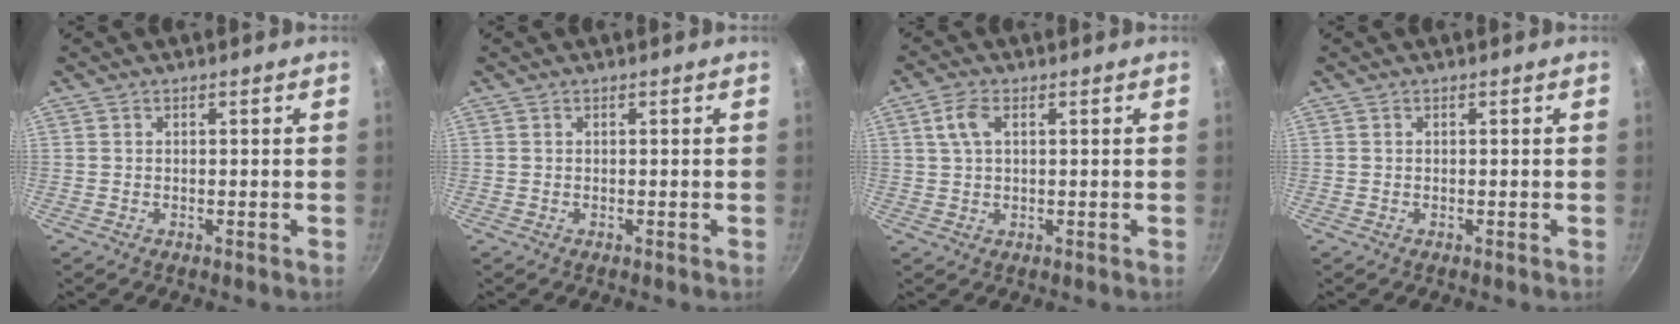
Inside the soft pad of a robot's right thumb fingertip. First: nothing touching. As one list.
[{"total": 0.0}, {"total": 4.3, "force": [1.4, 2.2, 3.4], "torque": [-0.068, 0.007, 0.025]}, {"total": 0.0}]